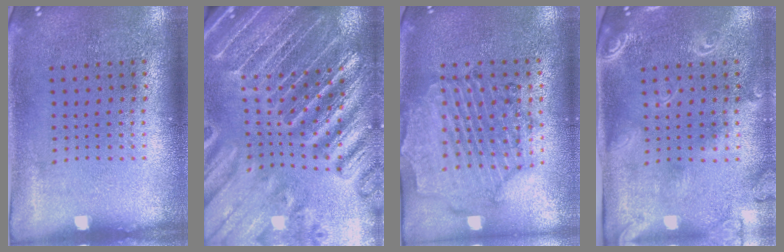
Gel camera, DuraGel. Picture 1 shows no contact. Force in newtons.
{"total": 4.8, "press": 4.4, "slide": 2.1}
{"total": 1.6, "press": 1.6, "slide": 0.3}
{"total": 2.4, "press": 1.9, "slide": 1.4}